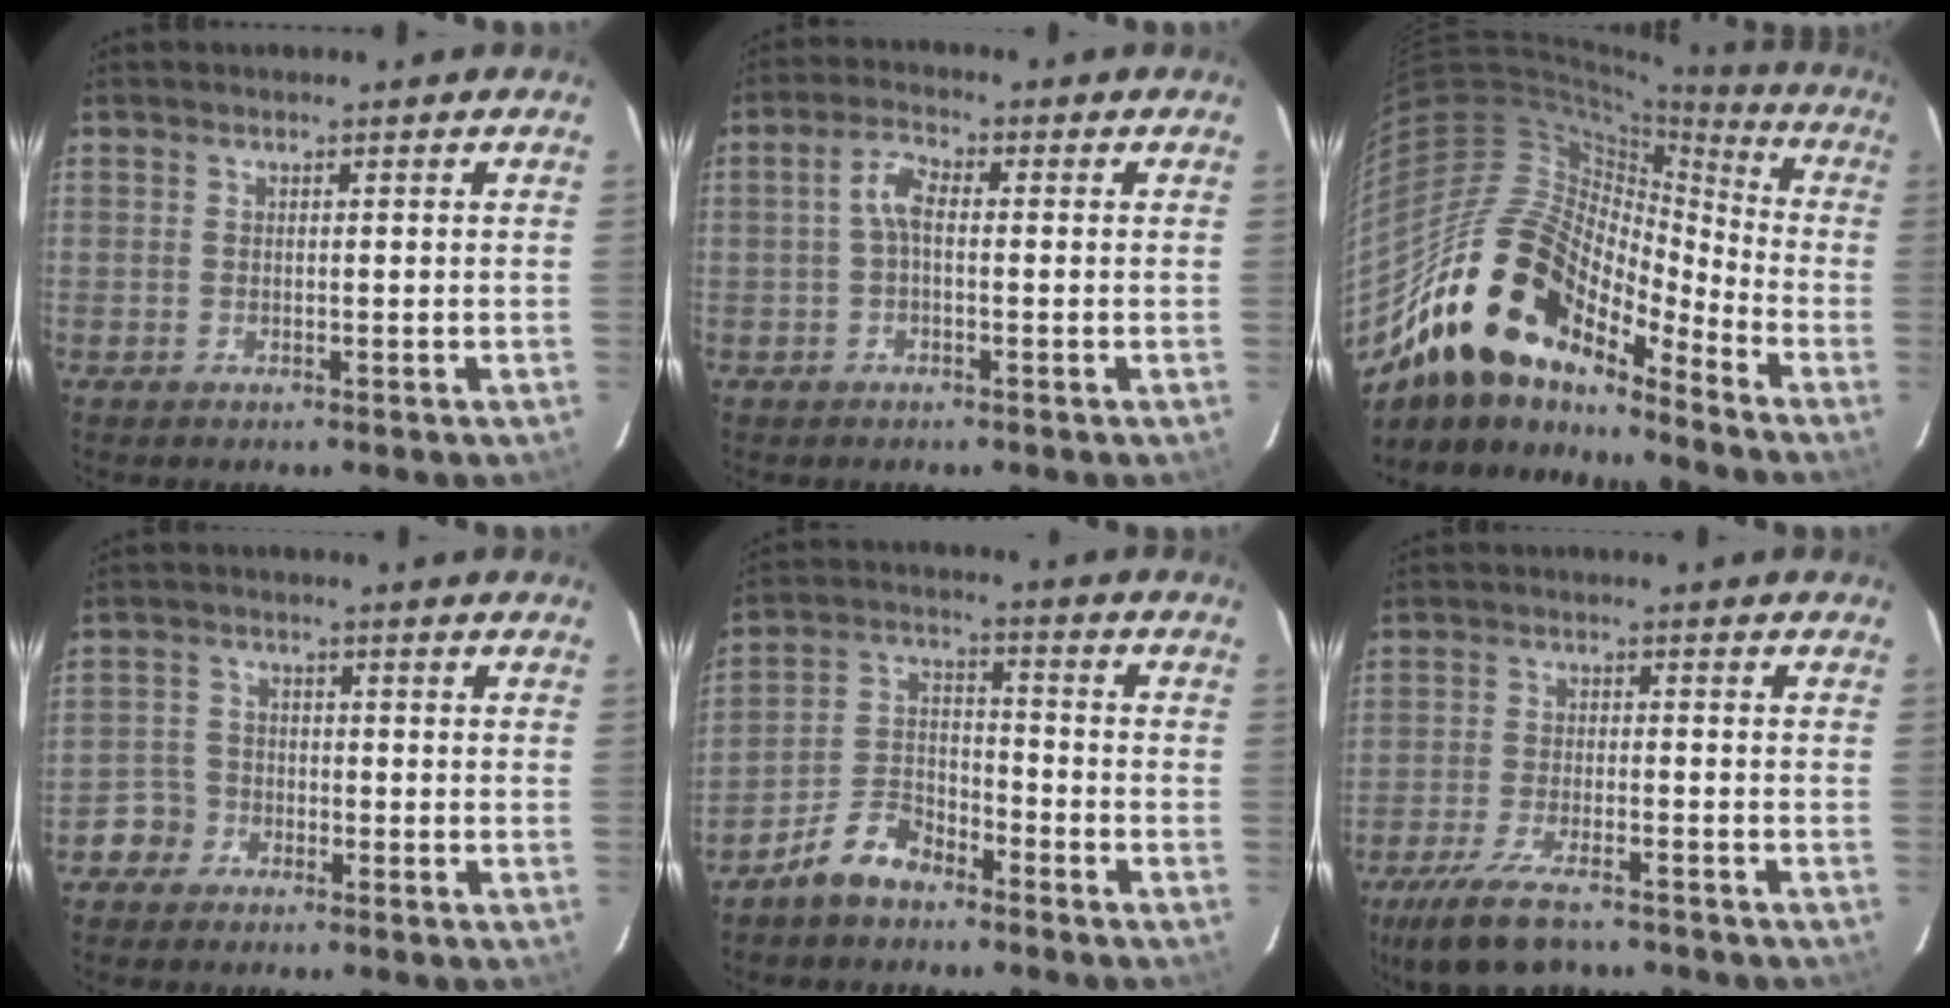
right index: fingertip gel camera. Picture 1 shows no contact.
{"total": 3.6, "force": [-0.3, 1.6, 3.2], "torque": [-0.066, 0.014, -0.008]}
{"total": 18.1, "force": [-13.2, 8.5, 9.1], "torque": [-0.163, 0.000, -0.256]}
{"total": 4.1, "force": [-2.6, 3.2, -0.3], "torque": [0.007, 0.018, -0.051]}
{"total": 8.3, "force": [-6.3, 4.0, 3.5], "torque": [-0.083, 0.023, -0.118]}
{"total": 12.9, "force": [-10.0, 4.4, 6.9], "torque": [-0.159, -0.030, -0.174]}